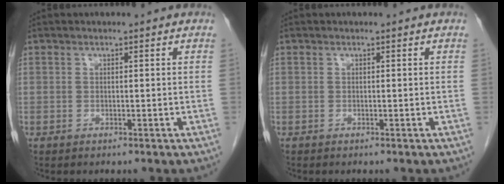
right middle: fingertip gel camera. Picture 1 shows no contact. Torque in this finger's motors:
{"motor_torque": [-0.12, -0.09, -0.08, -0.01]}